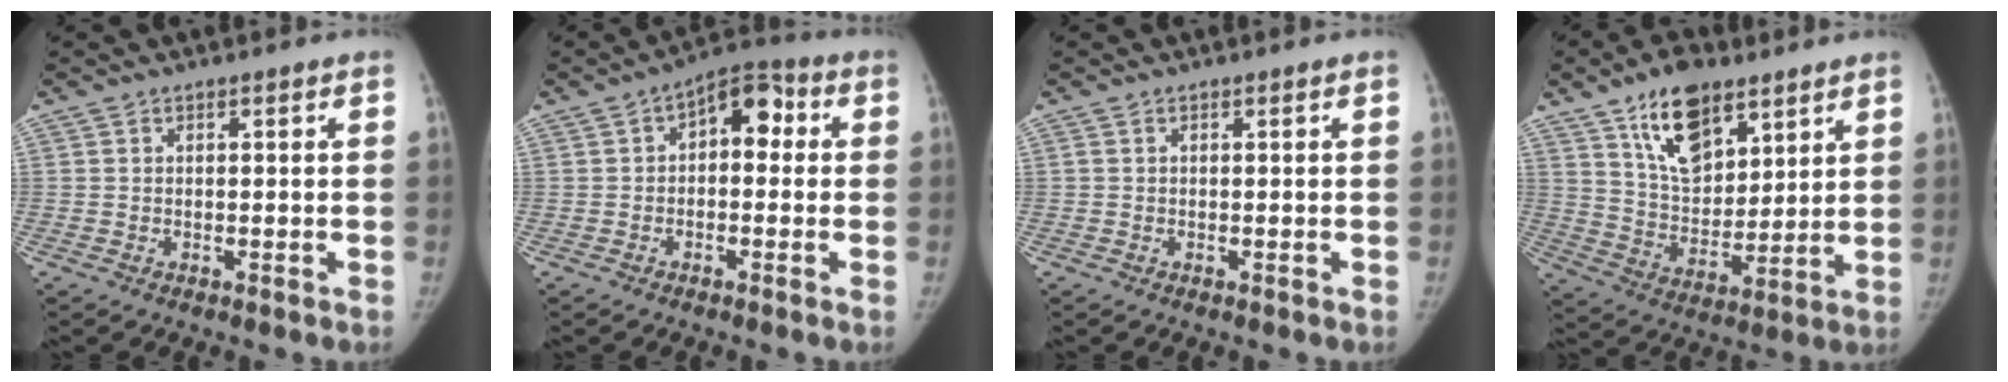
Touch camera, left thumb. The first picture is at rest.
{"total": 7.8, "force": [1.0, 4.6, 6.2], "torque": [-0.051, 0.020, -0.003]}
{"total": 0.0}
{"total": 14.9, "force": [9.0, 7.8, 9.0], "torque": [-0.118, -0.048, 0.162]}